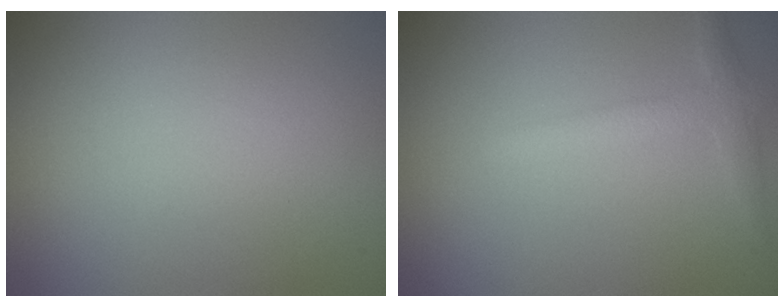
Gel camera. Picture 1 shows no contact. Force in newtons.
{"total": 2.4, "press": 2.4, "slide": 0.1}